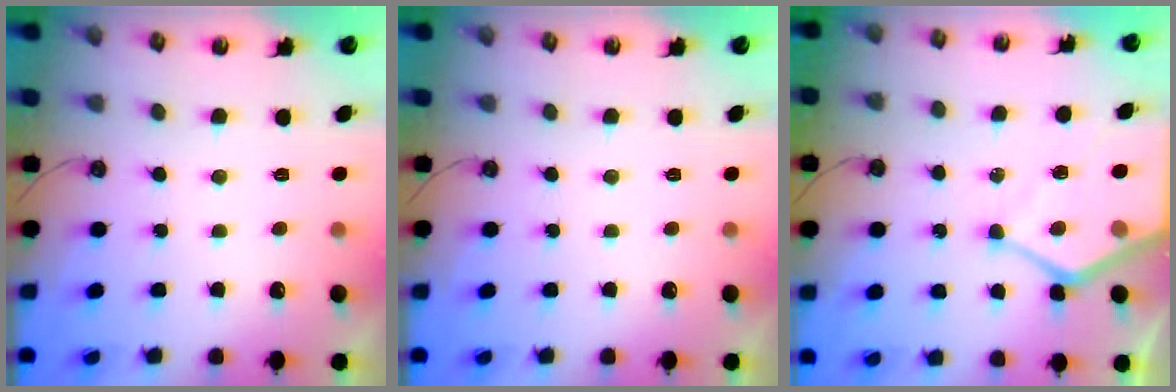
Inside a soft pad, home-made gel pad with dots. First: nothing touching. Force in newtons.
{"total": 0.0}
{"total": 12.0, "press": 11.9, "slide": 1.0}